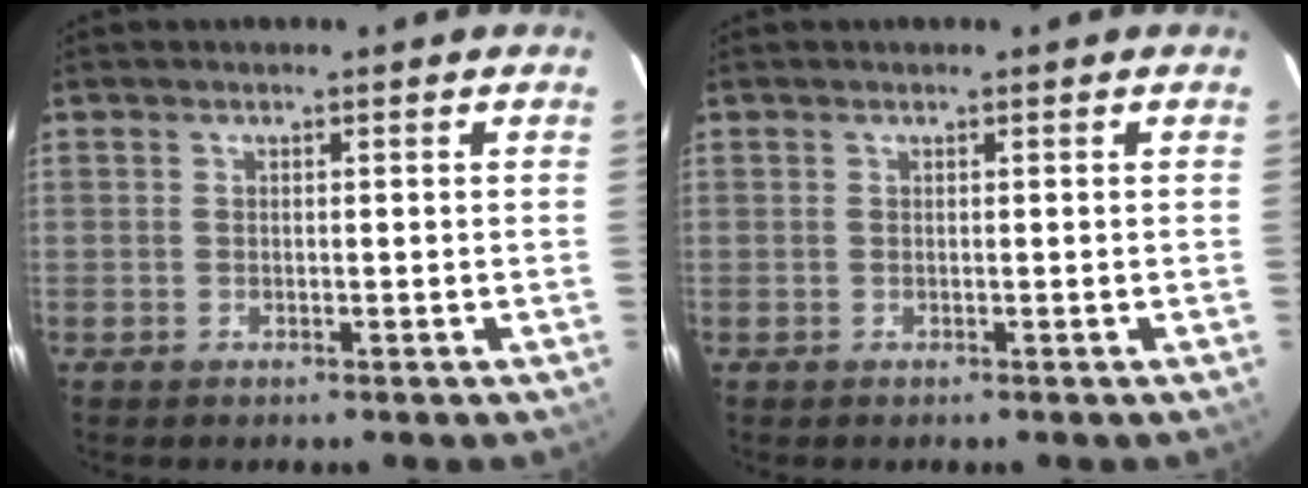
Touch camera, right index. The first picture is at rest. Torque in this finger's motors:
{"motor_torque": [0.04, 0.06, -0.01, 0.01]}